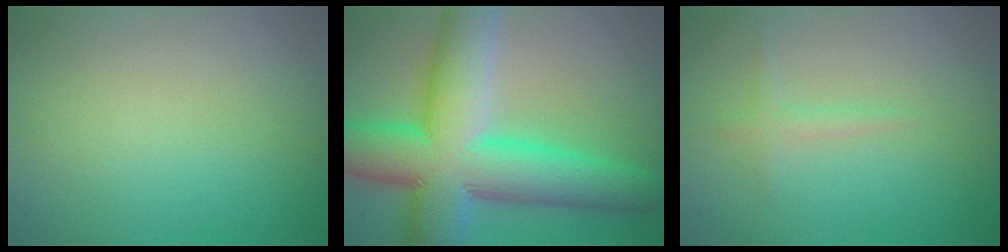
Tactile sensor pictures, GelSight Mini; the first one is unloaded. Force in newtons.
{"total": 14.0, "press": 14.0, "slide": 0.1}
{"total": 1.0, "press": 1.0, "slide": 0.1}